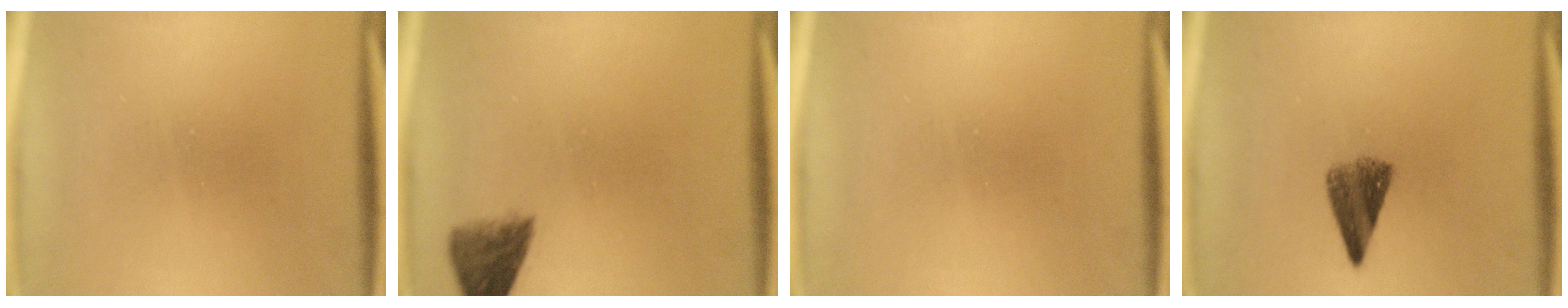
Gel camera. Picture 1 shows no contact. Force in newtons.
{"total": 5.0}
{"total": 0.0}
{"total": 5.2}